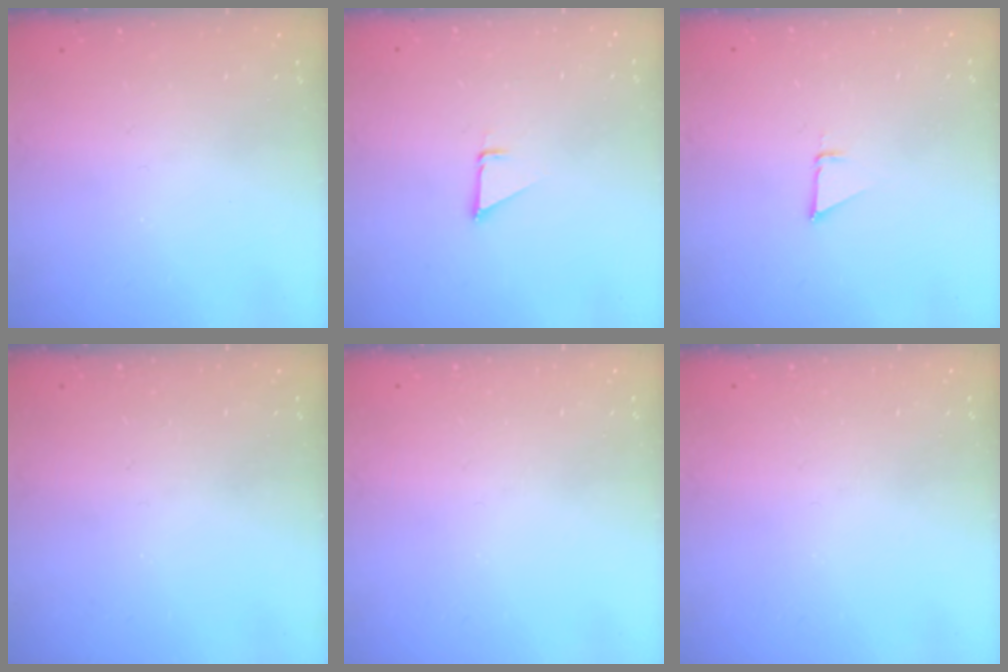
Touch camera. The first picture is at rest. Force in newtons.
{"total": 1.5, "press": 1.5, "slide": 0.1}
{"total": 2.5, "press": 2.5, "slide": 0.1}
{"total": 0.0}
{"total": 0.0}
{"total": 0.0}